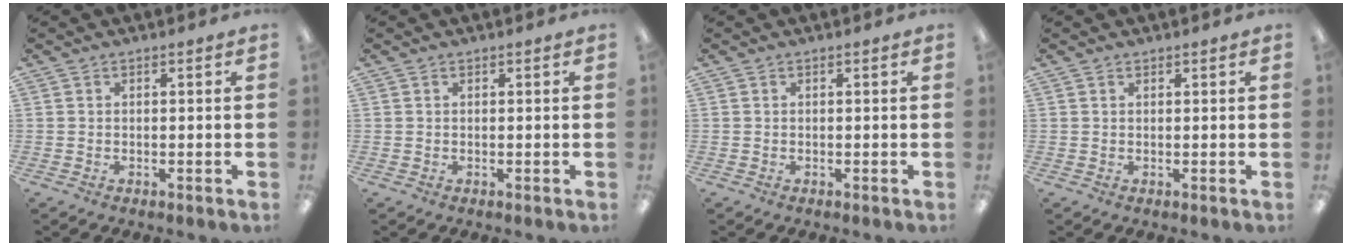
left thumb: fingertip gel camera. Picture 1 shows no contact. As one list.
[{"total": 0.0}, {"total": 0.0}, {"total": 0.6, "force": [0.5, 0.3, 0.2], "torque": [-0.005, 0.002, 0.008]}]